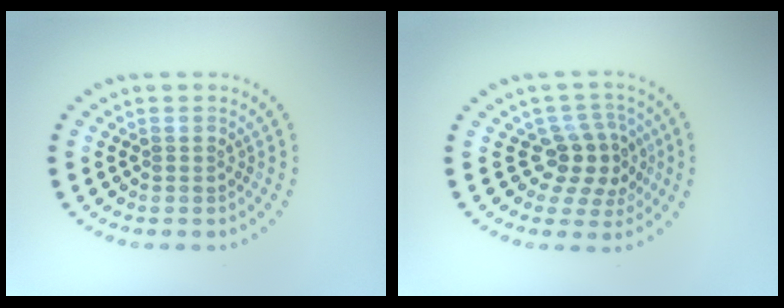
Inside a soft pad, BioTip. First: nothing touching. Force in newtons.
{"total": 3.6, "press": 3.0, "slide": 1.9}